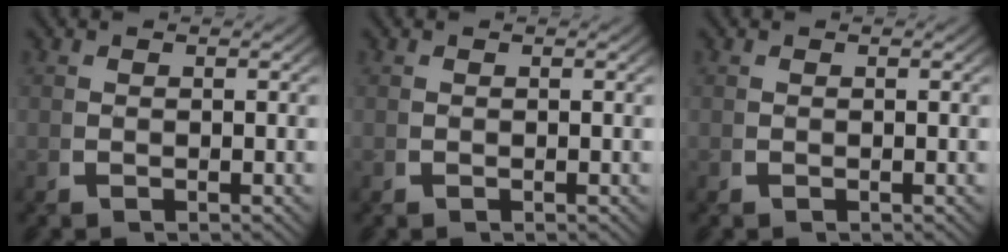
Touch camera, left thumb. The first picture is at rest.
{"total": 0.0}
{"total": 0.0}